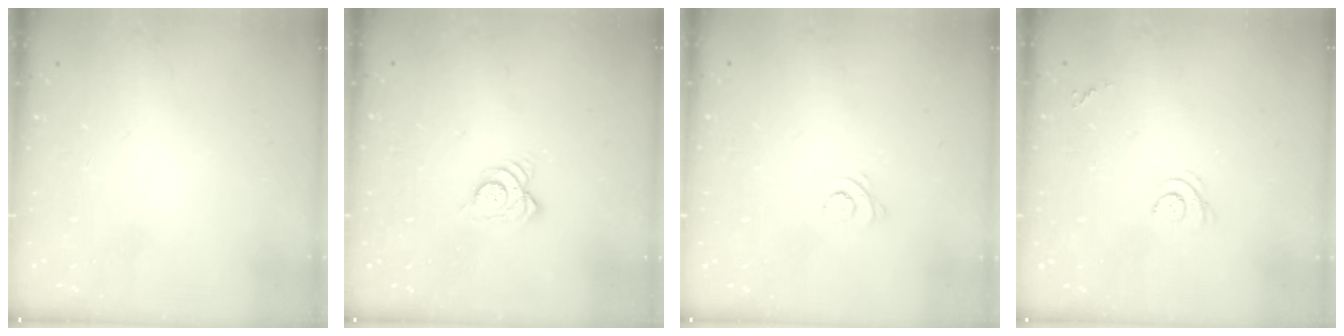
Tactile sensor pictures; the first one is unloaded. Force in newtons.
{"total": 5.2, "press": 5.2, "slide": 0.6}
{"total": 2.5, "press": 2.5, "slide": 0.3}
{"total": 5.3, "press": 5.3, "slide": 0.7}